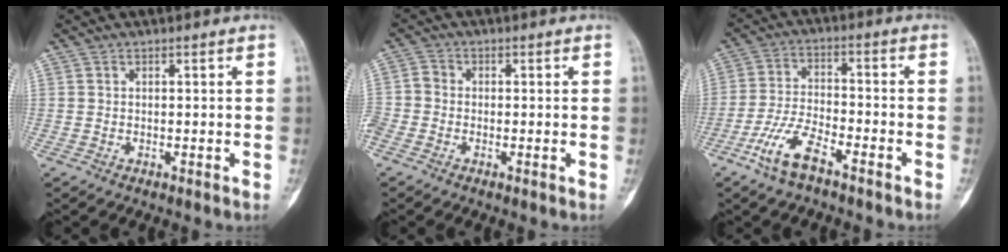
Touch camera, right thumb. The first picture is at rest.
{"total": 4.8, "force": [-1.9, 3.4, 2.9], "torque": [-0.073, 0.013, -0.047]}
{"total": 8.8, "force": [-5.5, 3.0, 6.2], "torque": [-0.131, 0.028, -0.107]}